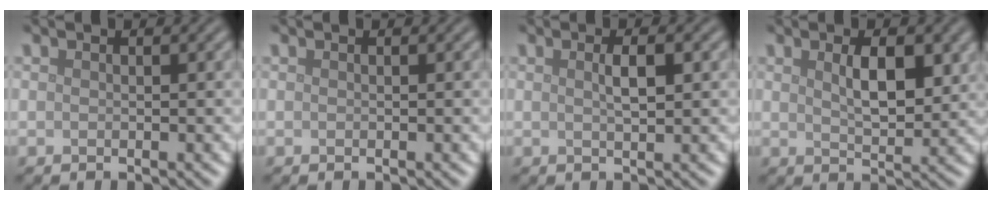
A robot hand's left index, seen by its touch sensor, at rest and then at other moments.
{"total": 0.0}
{"total": 1.8, "force": [0.4, 0.4, 1.7], "torque": [-0.029, 0.003, 0.007]}
{"total": 3.7, "force": [1.2, 1.5, 3.2], "torque": [-0.059, -0.001, 0.026]}